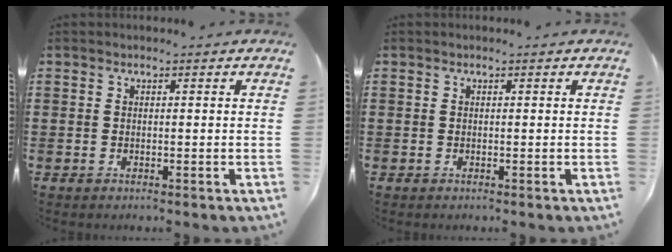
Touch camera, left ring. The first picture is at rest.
{"total": 0.0}